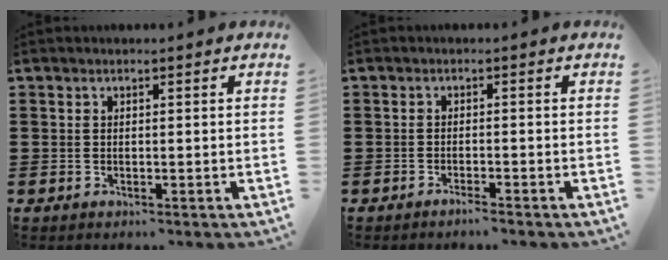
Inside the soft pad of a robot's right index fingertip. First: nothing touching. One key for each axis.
{"total": 1.2, "fx": -1.1, "fy": -0.1, "fz": 0.5, "tx": -0.009, "ty": -0.001, "tz": -0.021}